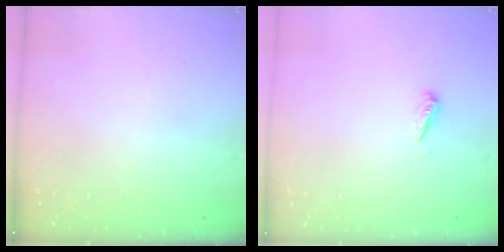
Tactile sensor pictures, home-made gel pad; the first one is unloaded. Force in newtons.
{"total": 3.1, "press": 3.1, "slide": 0.2}